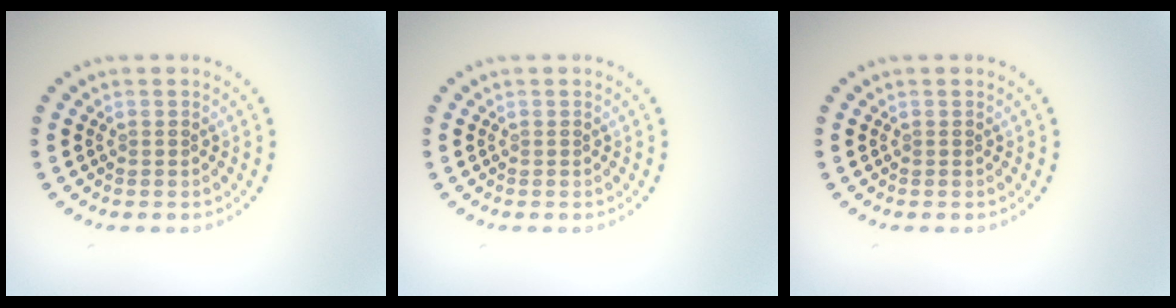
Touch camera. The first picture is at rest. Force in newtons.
{"total": 0.0}
{"total": 0.0}